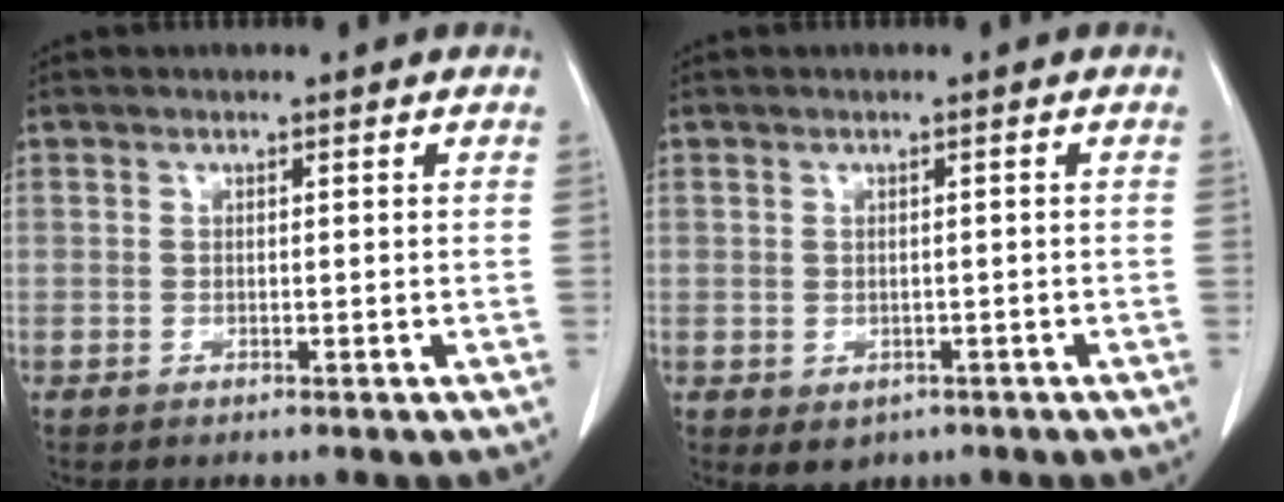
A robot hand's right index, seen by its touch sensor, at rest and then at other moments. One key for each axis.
{"total": 2.6, "fx": -1.2, "fy": 2.0, "fz": 1.1, "tx": -0.012, "ty": 0.000, "tz": -0.003}